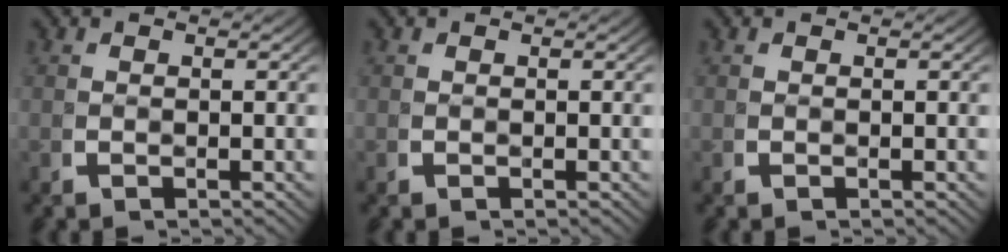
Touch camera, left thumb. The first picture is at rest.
{"total": 0.0}
{"total": 0.0}